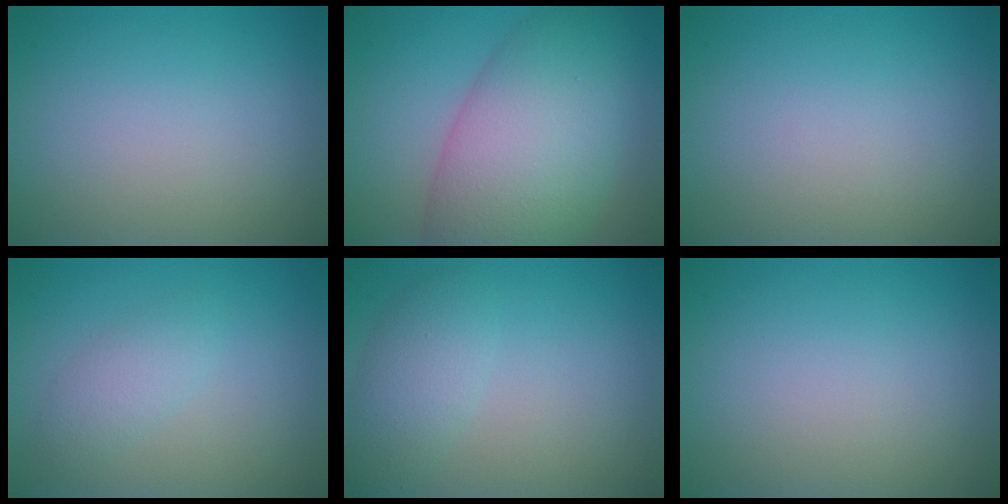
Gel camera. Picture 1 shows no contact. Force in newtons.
{"total": 10.5, "press": 10.5, "slide": 0.4}
{"total": 0.0}
{"total": 2.1, "press": 2.1, "slide": 0.1}
{"total": 3.0, "press": 3.0, "slide": 0.1}
{"total": 0.0}